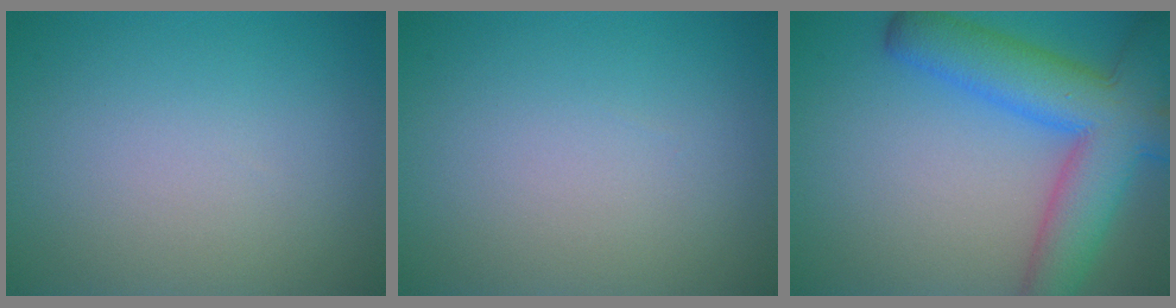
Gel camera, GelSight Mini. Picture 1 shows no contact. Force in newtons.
{"total": 0.0}
{"total": 9.6, "press": 9.6, "slide": 0.4}